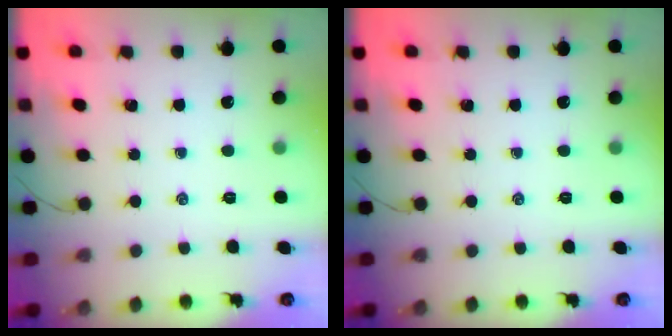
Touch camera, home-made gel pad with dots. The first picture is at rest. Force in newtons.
{"total": 0.0}